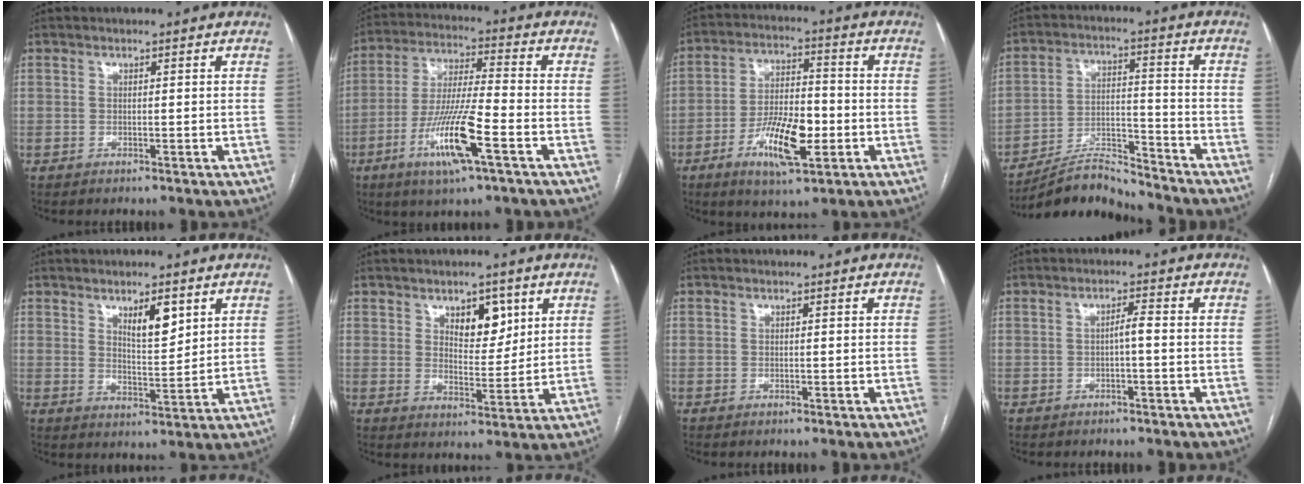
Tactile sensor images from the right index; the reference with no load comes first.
{"total": 12.9, "force": [-5.4, 0.9, 11.7], "torque": [-0.229, -0.015, -0.099]}
{"total": 11.4, "force": [-4.1, 3.6, 10.0], "torque": [-0.185, 0.002, -0.068]}
{"total": 8.8, "force": [-8.7, 0.9, 1.3], "torque": [-0.019, 0.016, -0.156]}
{"total": 5.5, "force": [3.0, 1.5, 4.4], "torque": [-0.075, -0.006, 0.054]}
{"total": 6.4, "force": [3.2, 3.2, 4.6], "torque": [-0.066, 0.000, 0.054]}
{"total": 0.0}
{"total": 1.8, "force": [-0.5, 0.1, 1.8], "torque": [-0.027, 0.004, -0.009]}